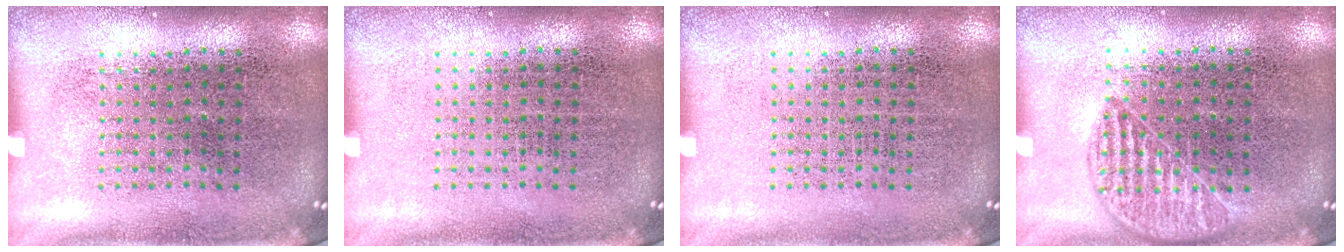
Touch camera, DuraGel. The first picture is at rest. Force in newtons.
{"total": 0.0}
{"total": 0.0}
{"total": 1.0, "press": 0.9, "slide": 0.4}